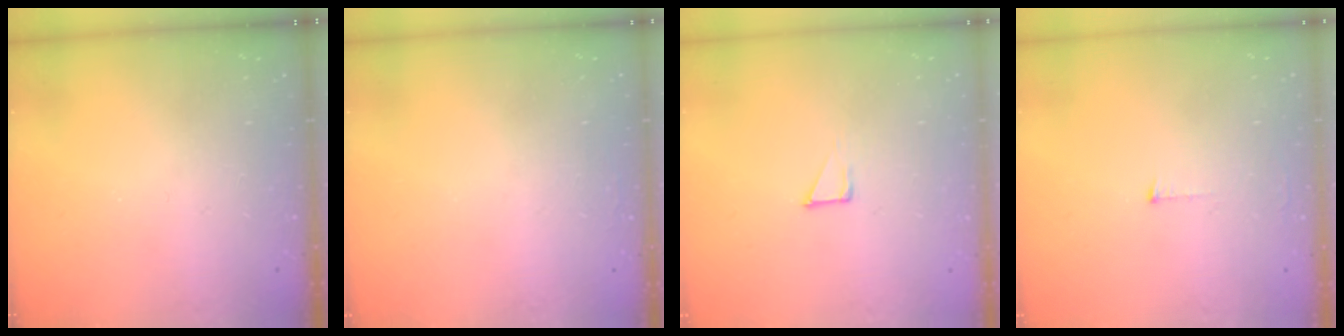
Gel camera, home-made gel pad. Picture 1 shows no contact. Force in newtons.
{"total": 1.6, "press": 1.6, "slide": 0.0}
{"total": 4.8, "press": 4.8, "slide": 0.4}
{"total": 3.0, "press": 3.0, "slide": 0.3}